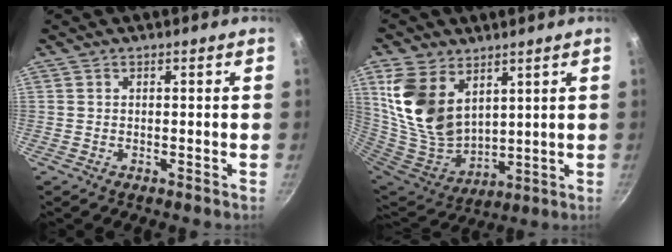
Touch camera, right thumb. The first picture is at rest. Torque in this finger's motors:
{"motor_torque": [0.45, 1.72, 1.80, 0.69, 0.20]}